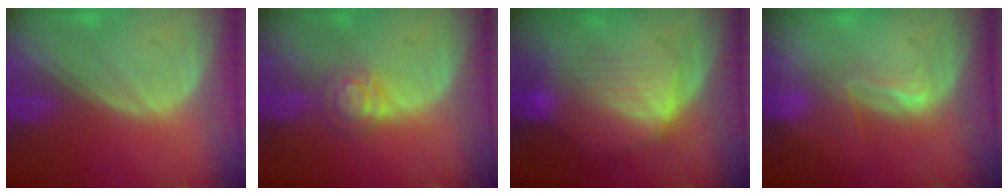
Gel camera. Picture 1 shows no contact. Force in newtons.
{"total": 4.1, "press": 3.6, "slide": 1.8}
{"total": 7.4, "press": 7.3, "slide": 1.4}
{"total": 2.7, "press": 2.3, "slide": 1.5}